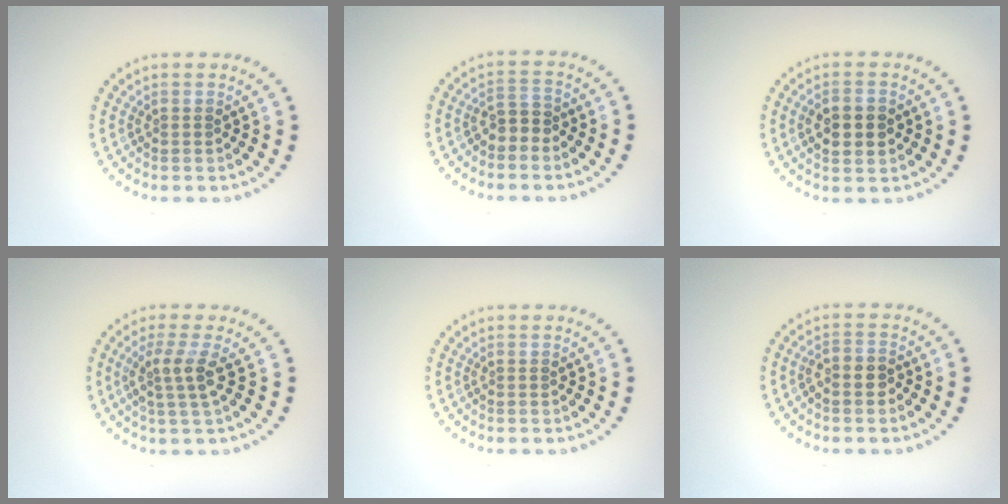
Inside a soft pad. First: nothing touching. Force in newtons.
{"total": 1.8, "press": 1.6, "slide": 0.9}
{"total": 3.9, "press": 3.9, "slide": 0.0}
{"total": 2.7, "press": 2.0, "slide": 1.9}
{"total": 0.0}
{"total": 2.0, "press": 1.8, "slide": 0.8}